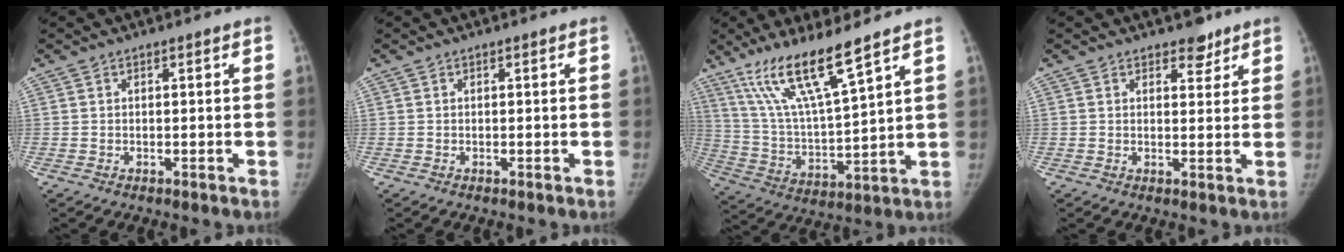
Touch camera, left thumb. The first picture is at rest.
{"total": 0.0}
{"total": 14.9, "force": [10.3, 1.6, 10.7], "torque": [-0.198, -0.056, 0.209]}
{"total": 3.3, "force": [2.5, 1.9, 1.2], "torque": [0.006, -0.015, 0.035]}